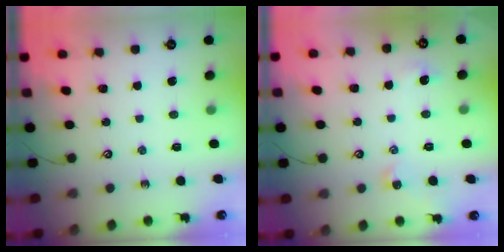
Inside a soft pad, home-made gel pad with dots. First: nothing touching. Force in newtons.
{"total": 2.1, "press": 2.0, "slide": 0.6}